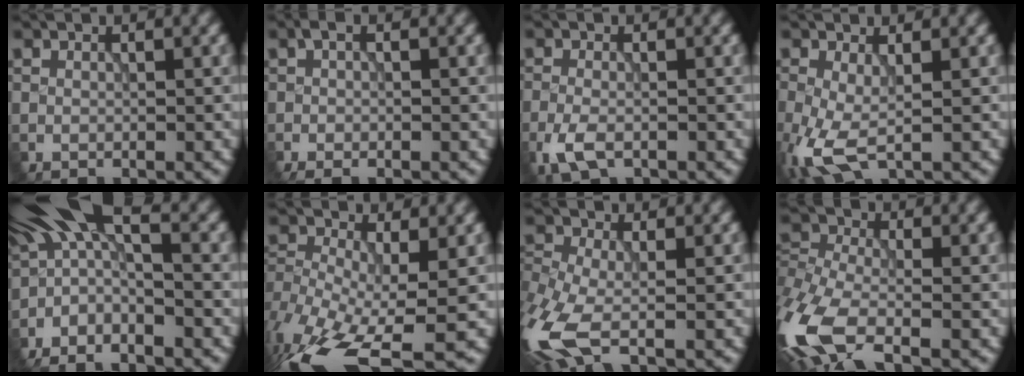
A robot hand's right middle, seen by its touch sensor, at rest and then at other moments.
{"total": 2.6, "force": [-0.2, 0.8, 2.5], "torque": [-0.047, 0.000, -0.006]}
{"total": 2.9, "force": [-1.5, 1.4, 2.1], "torque": [-0.046, -0.007, -0.031]}
{"total": 5.1, "force": [-1.3, 2.3, 4.3], "torque": [-0.117, -0.016, -0.028]}
{"total": 10.8, "force": [-1.3, 4.8, 9.5], "torque": [-0.160, 0.019, -0.018]}
{"total": 13.8, "force": [-7.8, 5.7, 9.9], "torque": [-0.226, -0.035, -0.111]}
{"total": 8.3, "force": [-3.6, 3.8, 6.4], "torque": [-0.158, -0.019, -0.082]}
{"total": 10.2, "force": [-4.9, 4.7, 7.6], "torque": [-0.188, -0.018, -0.111]}